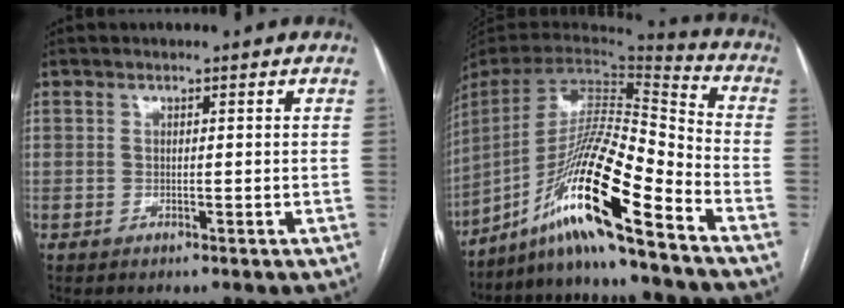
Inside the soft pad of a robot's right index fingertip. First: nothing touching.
{"total": 19.2, "force": [-12.8, 0.1, 14.3], "torque": [-0.297, -0.010, -0.238]}